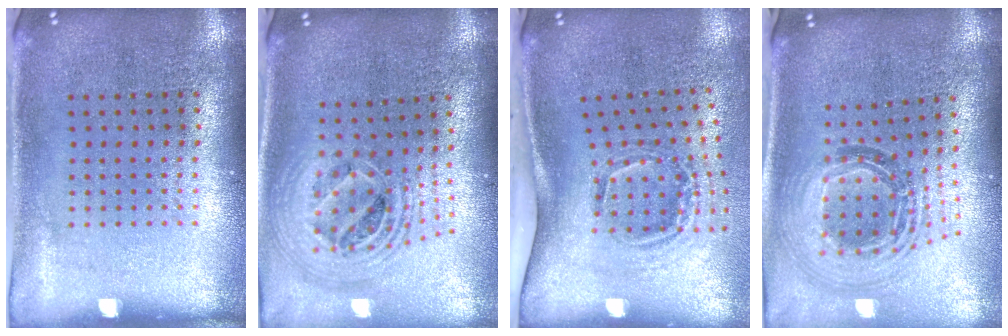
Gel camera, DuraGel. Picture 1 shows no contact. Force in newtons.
{"total": 2.3, "press": 1.8, "slide": 1.5}
{"total": 2.1, "press": 1.3, "slide": 1.6}
{"total": 1.4, "press": 1.2, "slide": 0.7}